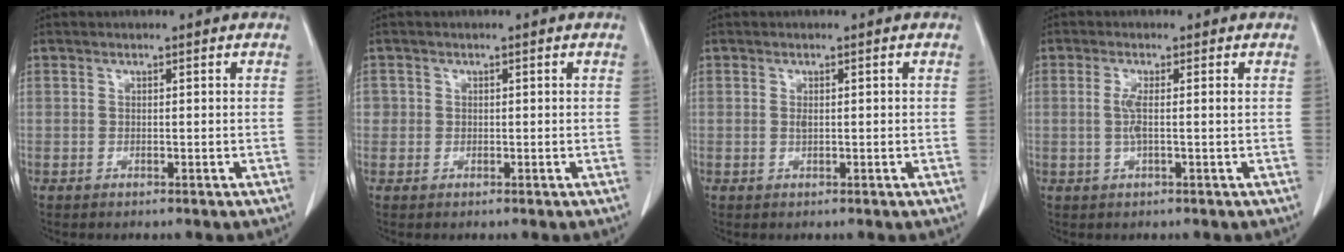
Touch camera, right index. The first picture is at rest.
{"total": 1.4, "force": [0.1, 1.4, 0.1], "torque": [0.010, 0.004, -0.002]}
{"total": 1.1, "force": [0.1, 0.5, 1.0], "torque": [-0.020, -0.001, 0.004]}
{"total": 2.7, "force": [0.1, 0.2, 2.7], "torque": [-0.059, -0.001, 0.002]}